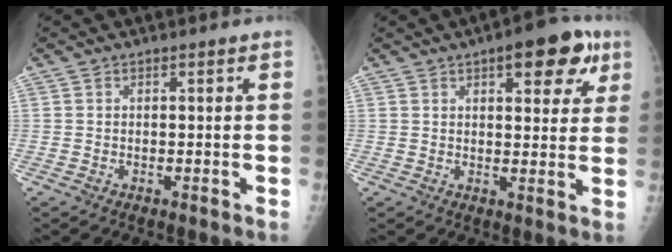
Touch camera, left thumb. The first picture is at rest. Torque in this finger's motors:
{"motor_torque": [1.32, 0.76, 0.68, -0.53, 0.15]}